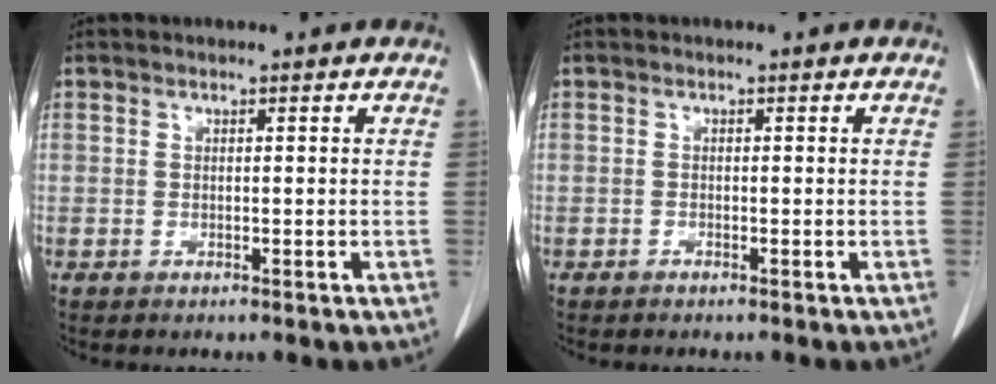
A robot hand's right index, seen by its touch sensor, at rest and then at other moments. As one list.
[{"total": 0.0}]